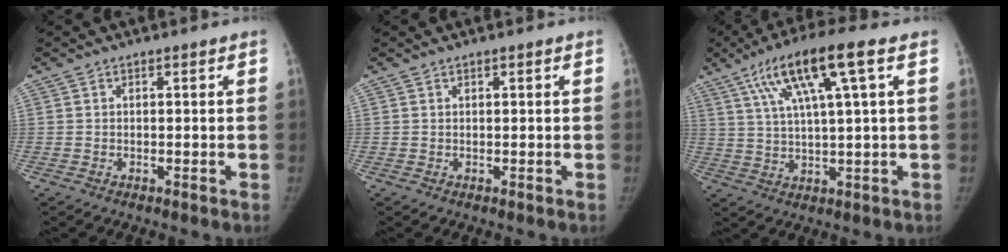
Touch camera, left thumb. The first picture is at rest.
{"total": 0.0}
{"total": 13.7, "force": [5.8, 1.7, 12.3], "torque": [-0.237, 0.003, 0.103]}